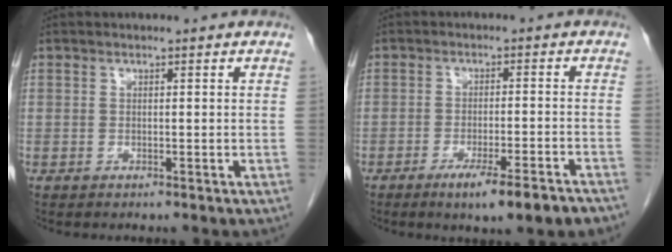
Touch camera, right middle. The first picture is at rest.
{"total": 9.0, "force": [-6.3, 0.5, 6.5], "torque": [-0.083, -0.016, -0.089]}